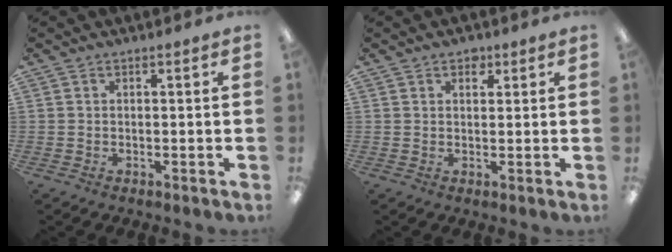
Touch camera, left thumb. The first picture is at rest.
{"total": 2.5, "force": [1.6, 1.5, 1.1], "torque": [0.000, -0.007, 0.024]}